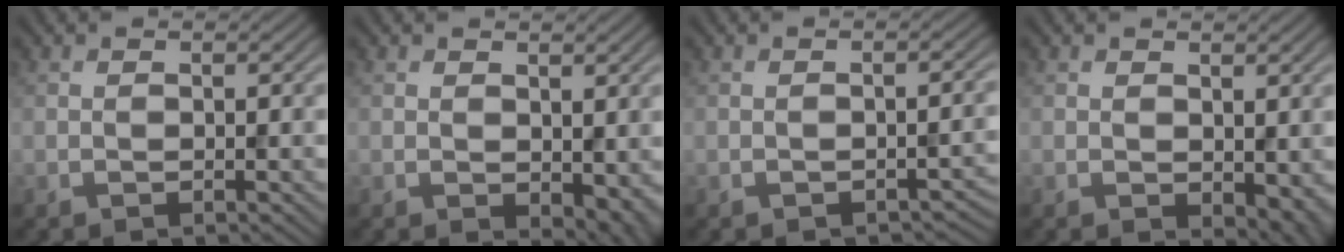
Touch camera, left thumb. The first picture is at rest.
{"total": 3.5, "force": [0.1, 2.3, 2.7], "torque": [-0.040, -0.011, 0.008]}
{"total": 1.8, "force": [-1.2, 0.6, 1.2], "torque": [-0.017, 0.000, -0.013]}
{"total": 3.2, "force": [0.0, 2.0, 2.4], "torque": [-0.035, -0.010, 0.007]}